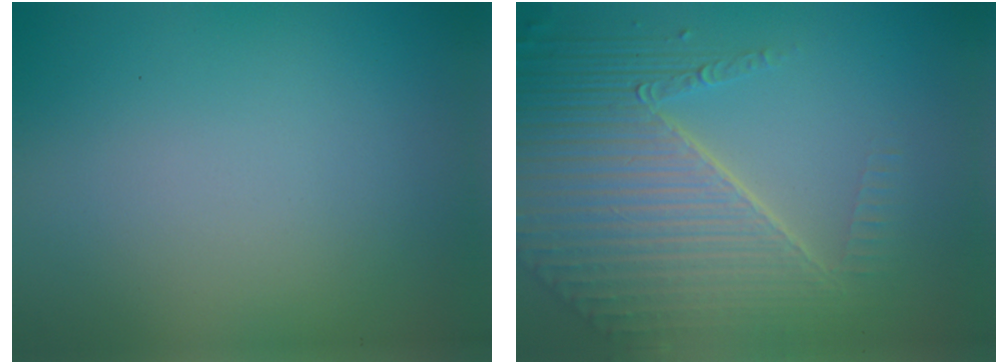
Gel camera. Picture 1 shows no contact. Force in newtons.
{"total": 8.7, "press": 5.8, "slide": 6.5}